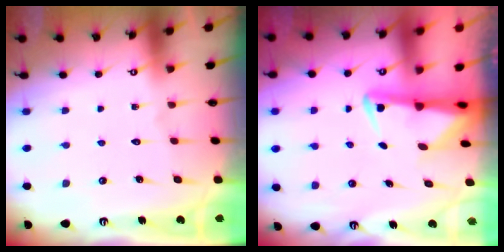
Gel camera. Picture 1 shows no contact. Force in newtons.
{"total": 3.3, "press": 3.3, "slide": 0.7}